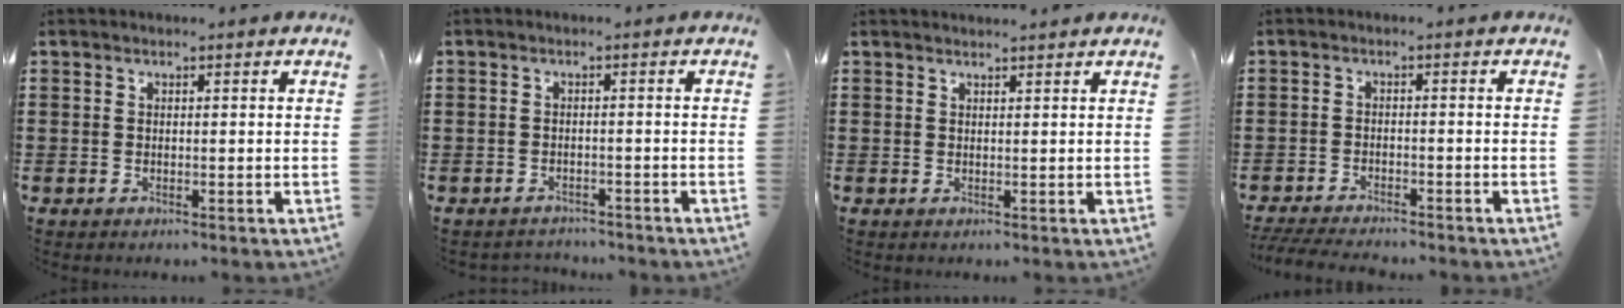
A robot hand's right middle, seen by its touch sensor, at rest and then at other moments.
{"total": 1.7, "force": [-1.7, 0.2, -0.2], "torque": [-0.004, -0.002, -0.038]}
{"total": 1.1, "force": [1.0, -0.1, 0.1], "torque": [-0.003, -0.002, 0.020]}
{"total": 3.4, "force": [-3.3, 0.3, 0.7], "torque": [-0.028, -0.008, -0.072]}